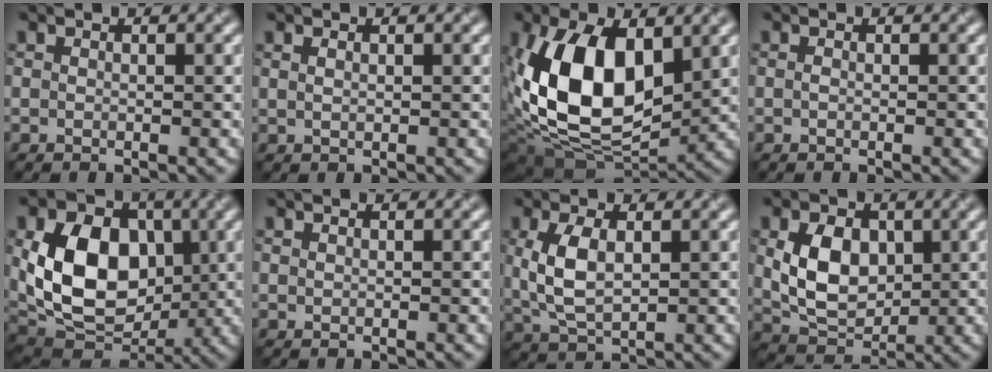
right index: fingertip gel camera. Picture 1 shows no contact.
{"total": 0.6, "force": [0.4, 0.2, 0.5], "torque": [-0.011, 0.001, 0.008]}
{"total": 13.2, "force": [2.0, 7.5, 10.6], "torque": [-0.203, -0.012, 0.035]}
{"total": 0.0}
{"total": 11.1, "force": [0.9, 7.9, 7.7], "torque": [-0.144, -0.010, 0.017]}
{"total": 0.0}
{"total": 4.6, "force": [0.8, 2.4, 3.9], "torque": [-0.089, 0.004, 0.022]}
{"total": 6.4, "force": [0.8, 4.5, 4.4], "torque": [-0.088, -0.003, 0.018]}